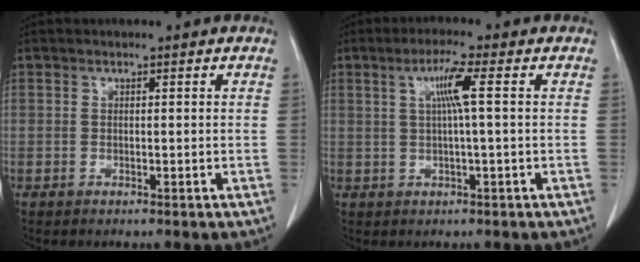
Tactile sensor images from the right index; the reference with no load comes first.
{"total": 4.6, "force": [1.0, -0.5, 4.5], "torque": [-0.085, 0.006, 0.021]}